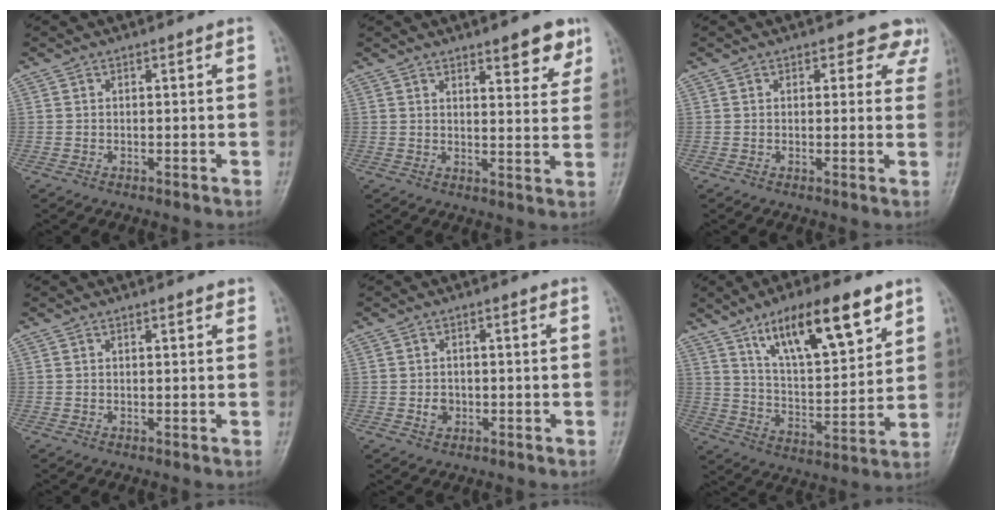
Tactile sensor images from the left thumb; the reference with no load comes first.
{"total": 7.5, "force": [4.9, 2.4, 5.1], "torque": [-0.046, -0.028, 0.064]}
{"total": 4.6, "force": [3.6, 2.7, 1.0], "torque": [0.028, -0.017, 0.025]}
{"total": 1.4, "force": [1.0, 0.4, 0.8], "torque": [-0.009, -0.003, 0.013]}
{"total": 2.3, "force": [-0.5, 2.0, 1.1], "torque": [-0.009, 0.003, -0.006]}
{"total": 18.2, "force": [10.6, 6.0, 13.5], "torque": [-0.192, -0.043, 0.187]}